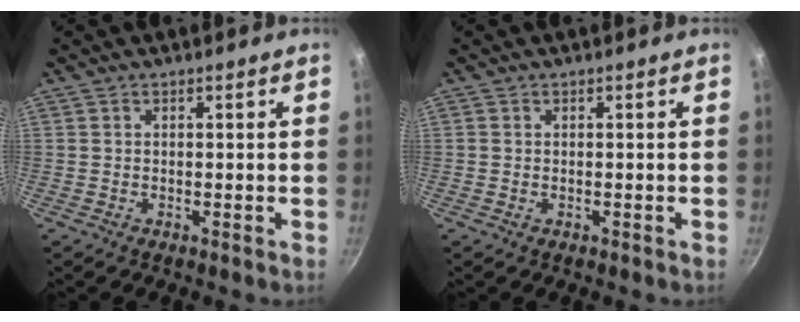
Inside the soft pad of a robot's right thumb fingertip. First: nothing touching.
{"total": 0.0}